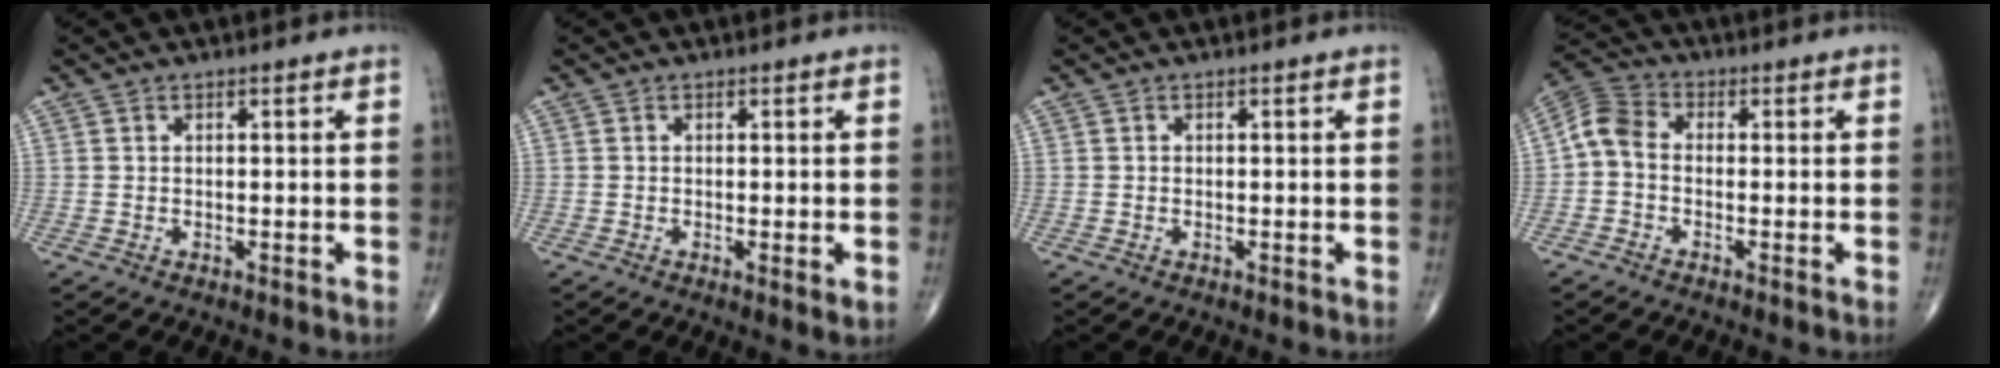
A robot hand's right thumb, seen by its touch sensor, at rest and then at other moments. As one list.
[{"total": 1.8, "force": [-0.2, 0.2, 1.8], "torque": [-0.033, -0.008, -0.005]}, {"total": 0.0}, {"total": 5.5, "force": [-0.8, 3.8, 3.8], "torque": [-0.070, 0.020, -0.035]}]